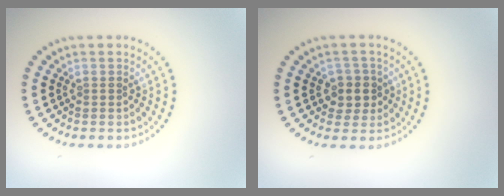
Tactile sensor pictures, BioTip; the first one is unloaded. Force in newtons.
{"total": 2.3, "press": 2.0, "slide": 1.0}